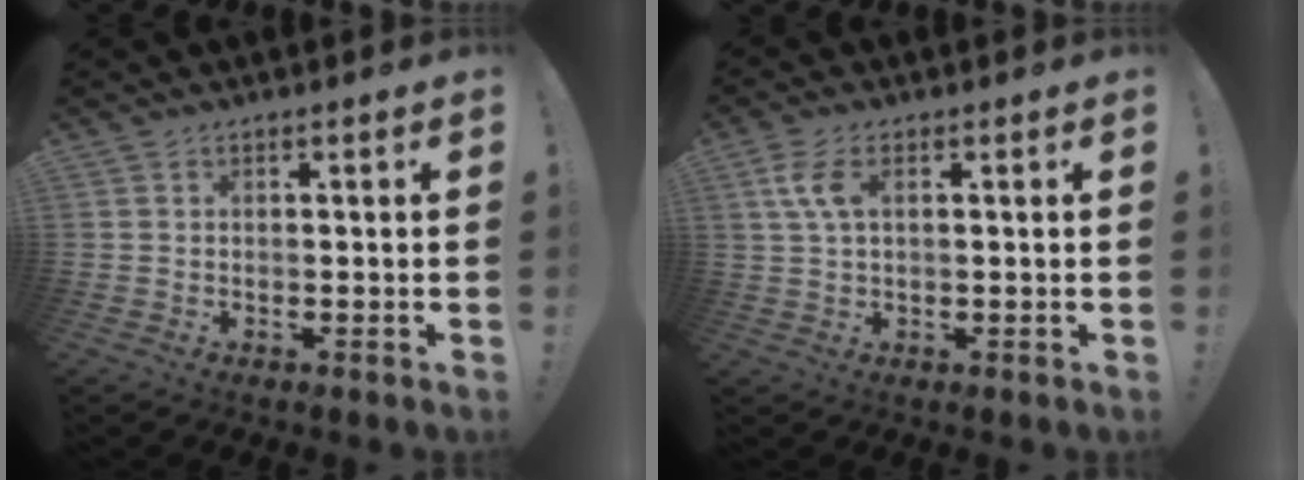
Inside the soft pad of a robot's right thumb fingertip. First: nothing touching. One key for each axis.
{"total": 6.2, "fx": 1.7, "fy": 3.0, "fz": 5.2, "tx": -0.105, "ty": -0.001, "tz": 0.029}